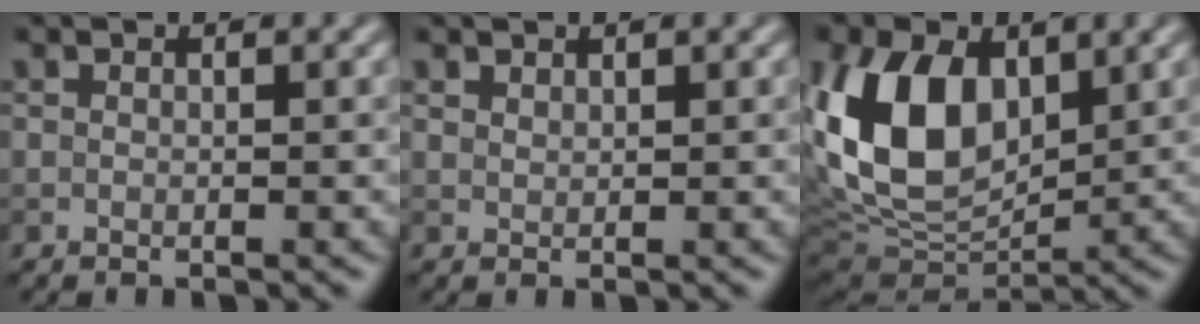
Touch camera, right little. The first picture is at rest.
{"total": 0.8, "force": [0.7, 0.3, 0.1], "torque": [-0.004, 0.000, 0.017]}
{"total": 12.4, "force": [2.8, 7.8, 9.2], "torque": [-0.214, 0.007, 0.045]}